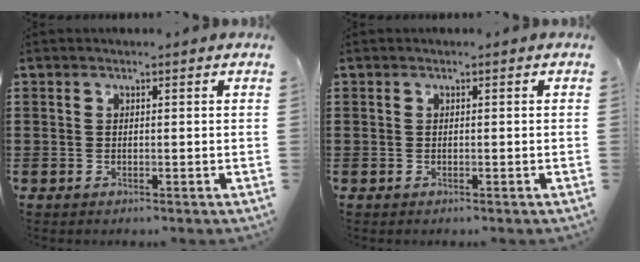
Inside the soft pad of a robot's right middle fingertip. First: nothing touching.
{"total": 0.0}